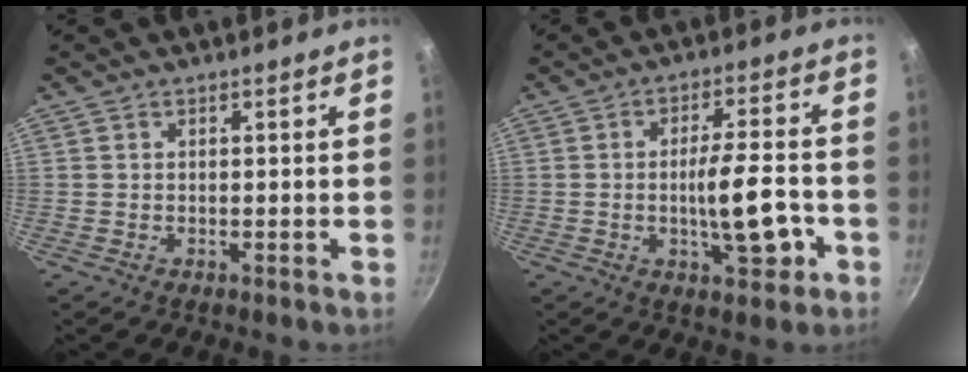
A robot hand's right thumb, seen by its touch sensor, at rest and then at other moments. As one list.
[{"total": 10.4, "force": [-2.9, 3.4, 9.4], "torque": [-0.126, 0.023, -0.042]}]